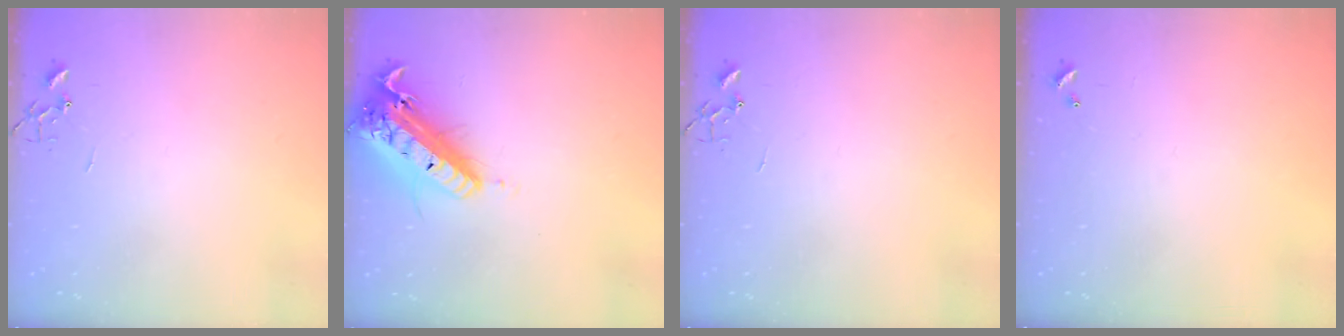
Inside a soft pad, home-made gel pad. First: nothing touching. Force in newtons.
{"total": 21.3, "press": 20.9, "slide": 4.2}
{"total": 0.0}
{"total": 0.0}